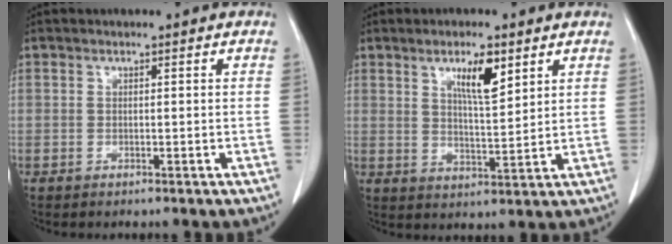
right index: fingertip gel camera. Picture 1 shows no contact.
{"total": 6.6, "force": [3.6, 1.3, 5.4], "torque": [-0.095, -0.003, 0.063]}